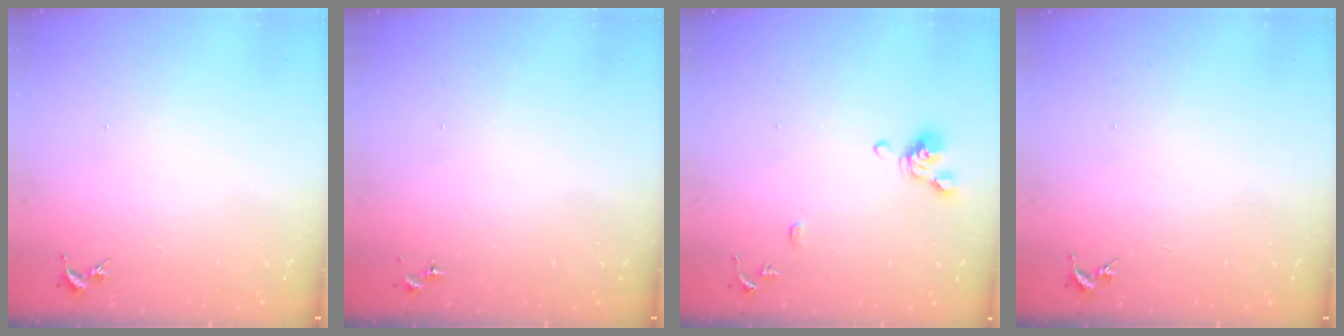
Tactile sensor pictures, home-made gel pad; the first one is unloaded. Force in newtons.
{"total": 0.0}
{"total": 9.8, "press": 9.7, "slide": 1.4}
{"total": 0.0}